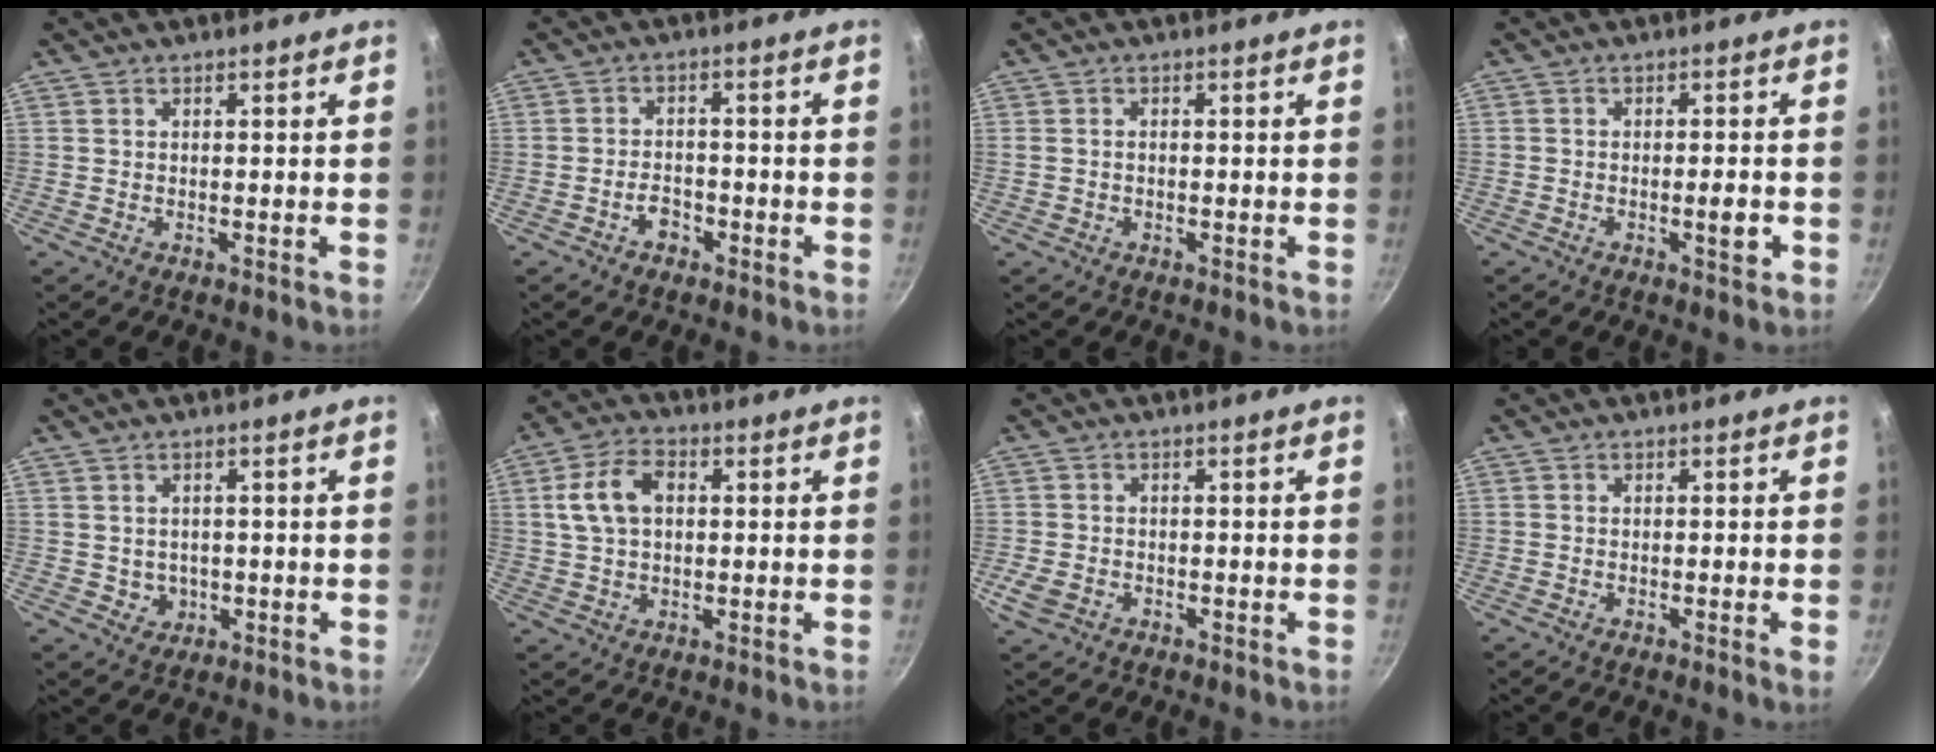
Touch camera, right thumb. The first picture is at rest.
{"total": 3.5, "force": [-1.9, 2.3, 1.7], "torque": [-0.015, 0.023, -0.031]}
{"total": 1.0, "force": [-0.2, 0.8, 0.6], "torque": [-0.011, 0.005, -0.002]}
{"total": 3.5, "force": [-1.2, 1.1, 3.1], "torque": [-0.037, 0.011, -0.015]}
{"total": 2.7, "force": [0.0, 2.5, 1.0], "torque": [-0.007, 0.000, 0.010]}
{"total": 9.0, "force": [1.6, 6.1, 6.5], "torque": [-0.114, 0.018, 0.025]}
{"total": 2.7, "force": [-1.2, 1.9, 1.5], "torque": [-0.036, 0.003, -0.024]}
{"total": 1.3, "force": [-0.4, -0.1, 1.3], "torque": [-0.022, -0.004, -0.009]}